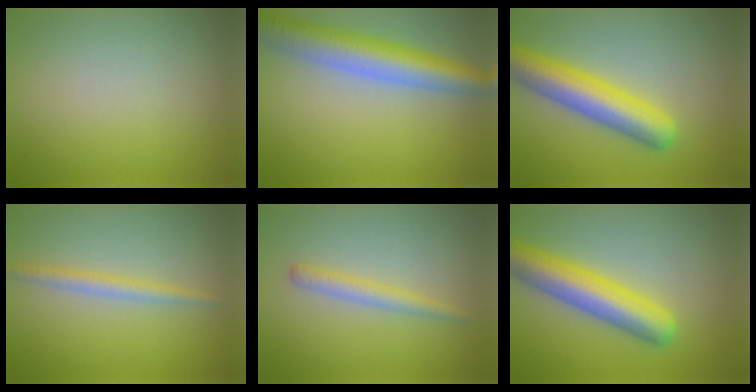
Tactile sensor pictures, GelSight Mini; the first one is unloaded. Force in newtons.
{"total": 7.1, "press": 7.1, "slide": 0.0}
{"total": 6.6, "press": 6.6, "slide": 0.2}
{"total": 1.8, "press": 1.8, "slide": 0.1}
{"total": 1.9, "press": 1.8, "slide": 0.1}
{"total": 6.6, "press": 6.6, "slide": 0.2}